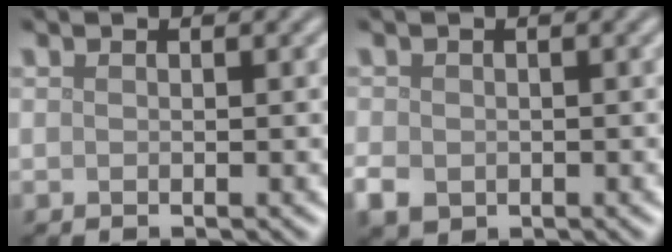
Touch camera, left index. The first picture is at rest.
{"total": 2.3, "force": [-0.7, 1.9, 1.1], "torque": [-0.023, -0.006, -0.016]}